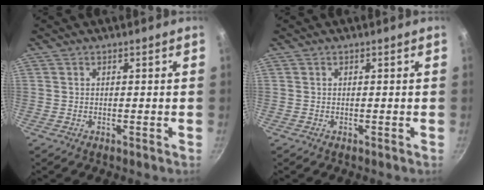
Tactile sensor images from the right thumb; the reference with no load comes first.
{"total": 0.0}